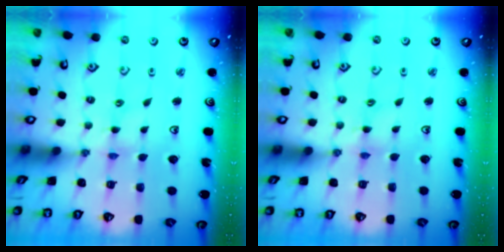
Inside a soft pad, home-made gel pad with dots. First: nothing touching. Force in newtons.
{"total": 3.1, "press": 3.1, "slide": 0.3}